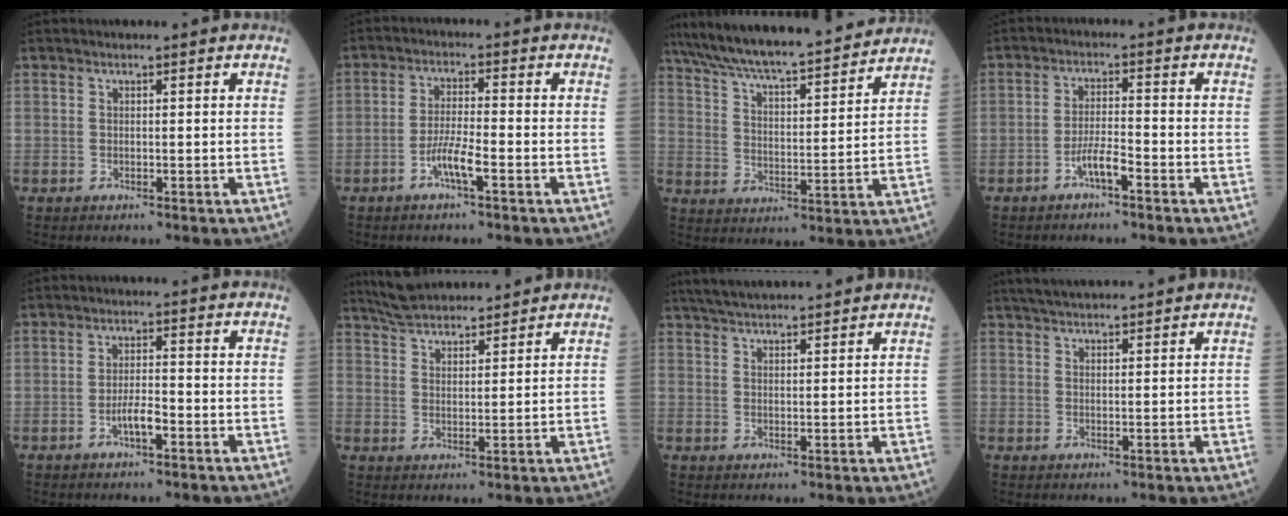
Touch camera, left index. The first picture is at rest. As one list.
[{"total": 4.4, "force": [-2.4, 0.2, 3.7], "torque": [-0.072, -0.007, -0.051]}, {"total": 20.4, "force": [18.2, 2.1, 9.0], "torque": [-0.158, 0.016, 0.275]}, {"total": 3.6, "force": [-2.4, 0.3, 2.6], "torque": [-0.050, -0.004, -0.049]}, {"total": 3.4, "force": [-1.8, 0.7, 2.7], "torque": [-0.050, -0.003, -0.038]}, {"total": 9.7, "force": [9.1, 1.8, 3.0], "torque": [-0.055, 0.023, 0.153]}, {"total": 10.4, "force": [9.5, 1.0, 4.2], "torque": [-0.073, 0.033, 0.142]}, {"total": 8.0, "force": [7.2, 1.0, 3.3], "torque": [-0.053, 0.037, 0.109]}]